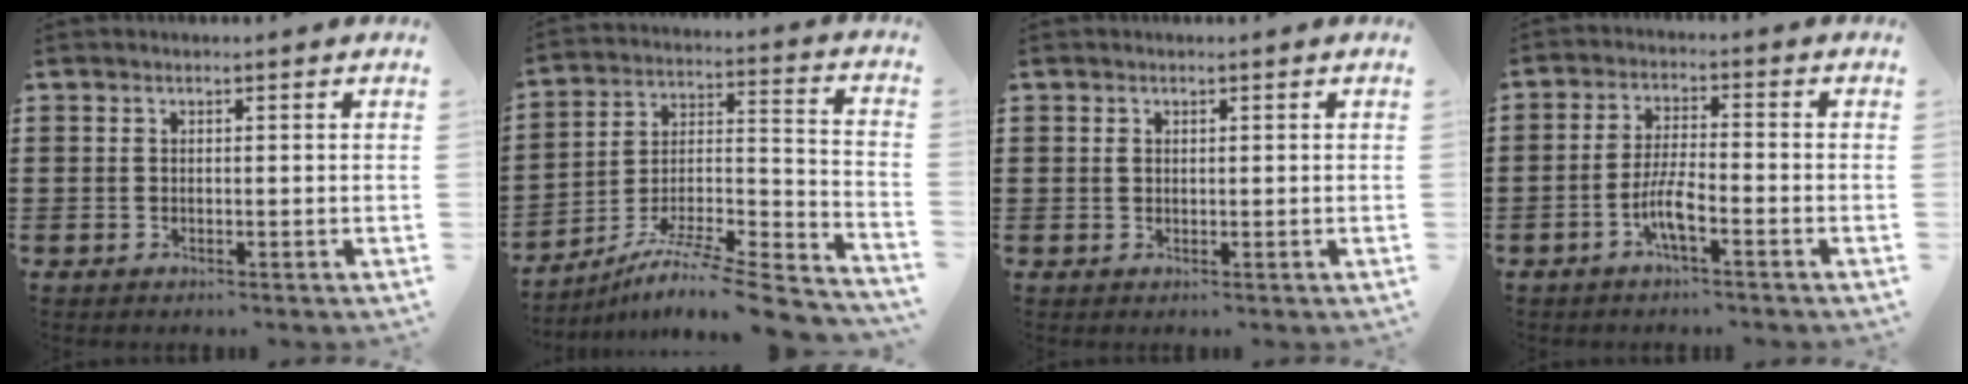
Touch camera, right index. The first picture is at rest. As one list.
[{"total": 7.8, "force": [-6.5, 0.5, 4.2], "torque": [-0.075, -0.008, -0.133]}, {"total": 0.8, "force": [0.3, 0.7, 0.3], "torque": [-0.007, 0.004, 0.006]}, {"total": 5.3, "force": [-2.8, 0.9, 4.4], "torque": [-0.106, -0.011, -0.060]}]